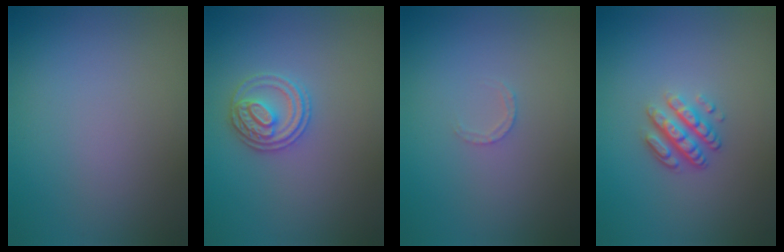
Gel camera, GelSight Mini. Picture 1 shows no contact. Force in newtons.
{"total": 2.7, "press": 2.7, "slide": 0.6}
{"total": 0.9, "press": 0.9, "slide": 0.2}
{"total": 3.2, "press": 2.4, "slide": 2.1}